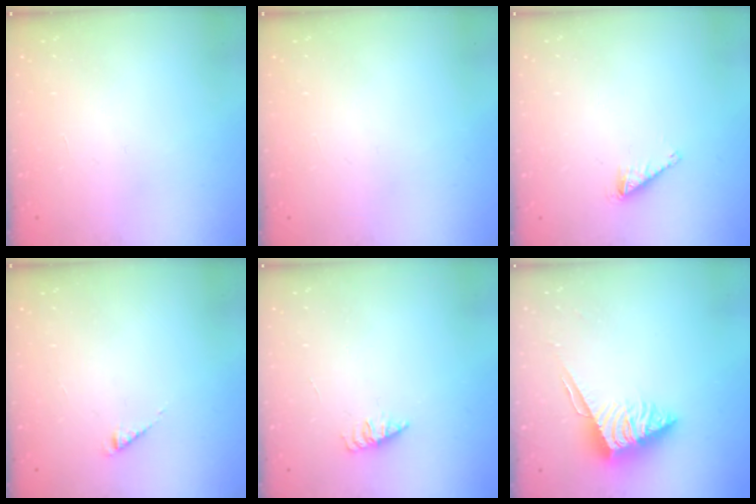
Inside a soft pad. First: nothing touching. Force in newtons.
{"total": 0.0}
{"total": 1.8, "press": 1.8, "slide": 0.1}
{"total": 2.6, "press": 2.6, "slide": 0.4}
{"total": 1.8, "press": 1.8, "slide": 0.4}
{"total": 6.6, "press": 6.5, "slide": 0.4}